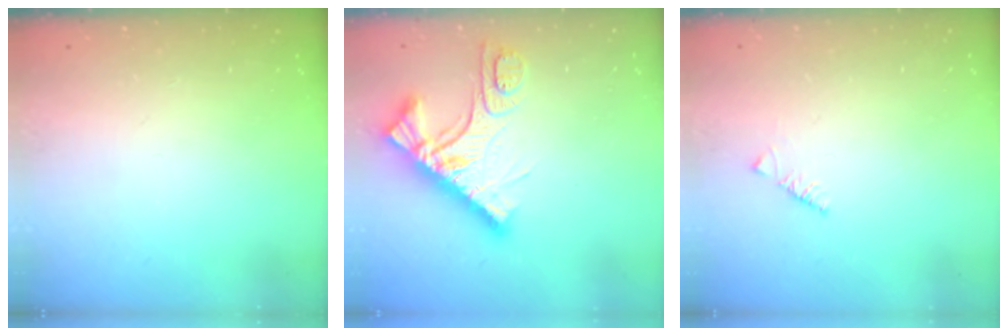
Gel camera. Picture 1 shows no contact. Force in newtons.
{"total": 13.7, "press": 13.7, "slide": 1.4}
{"total": 1.8, "press": 1.7, "slide": 0.6}